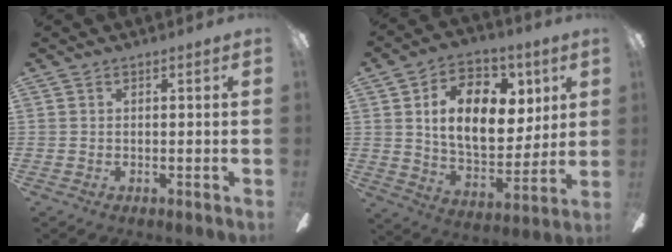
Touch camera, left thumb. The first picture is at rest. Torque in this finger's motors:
{"motor_torque": [0.64, 0.34, 1.41, -1.35, 0.14]}